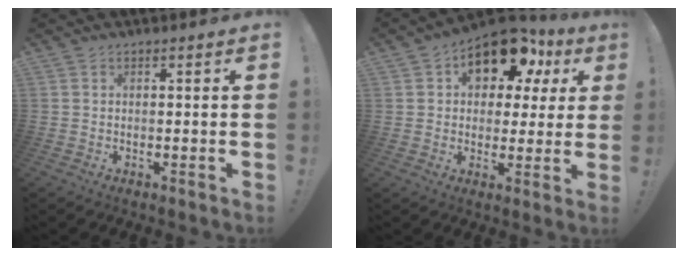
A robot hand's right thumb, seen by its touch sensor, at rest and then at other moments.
{"total": 14.7, "force": [7.9, 8.6, 8.9], "torque": [-0.123, -0.045, 0.137]}